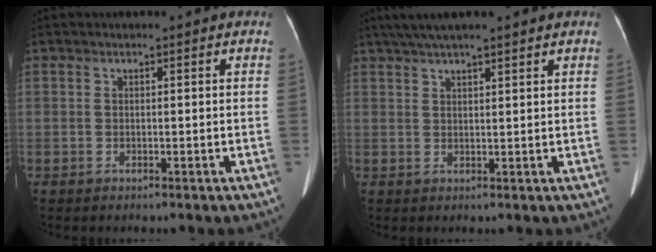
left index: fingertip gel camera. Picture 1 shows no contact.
{"total": 8.8, "force": [7.0, 0.8, 5.3], "torque": [-0.083, 0.044, 0.102]}